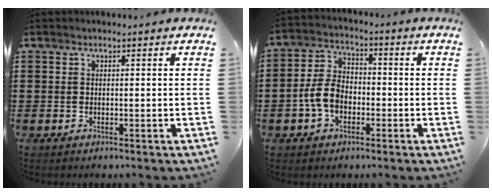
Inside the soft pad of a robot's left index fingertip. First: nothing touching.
{"total": 6.6, "force": [-2.0, 4.4, 4.4], "torque": [-0.114, 0.003, -0.046]}